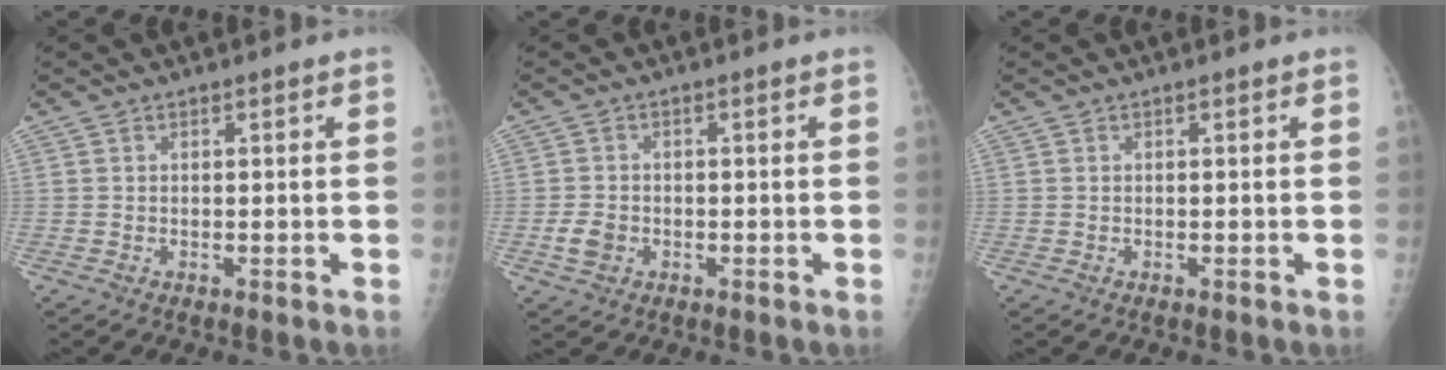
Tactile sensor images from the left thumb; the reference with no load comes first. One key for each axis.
{"total": 3.3, "fx": -1.0, "fy": 2.6, "fz": 1.8, "tx": -0.030, "ty": 0.004, "tz": -0.016}
{"total": 0.0}